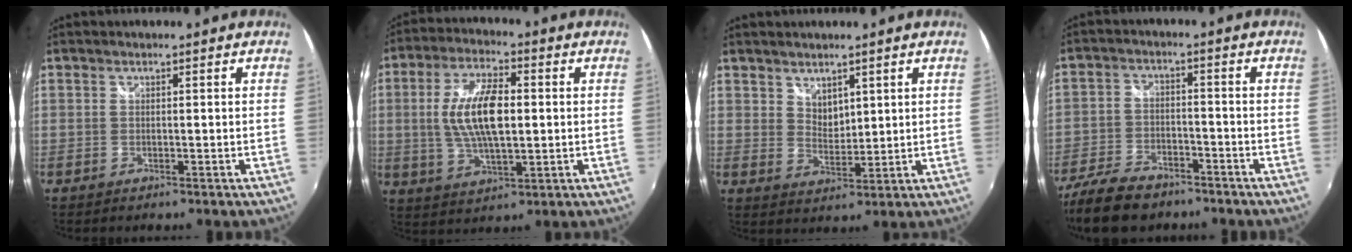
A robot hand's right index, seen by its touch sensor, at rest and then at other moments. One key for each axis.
{"total": 12.7, "fx": 0.8, "fy": 5.3, "fz": 11.5, "tx": -0.223, "ty": 0.005, "tz": 0.016}
{"total": 3.9, "fx": 2.8, "fy": 2.2, "fz": 1.6, "tx": -0.018, "ty": 0.000, "tz": 0.053}
{"total": 12.5, "fx": -9.6, "fy": 5.6, "fz": 5.8, "tx": -0.151, "ty": -0.018, "tz": -0.173}